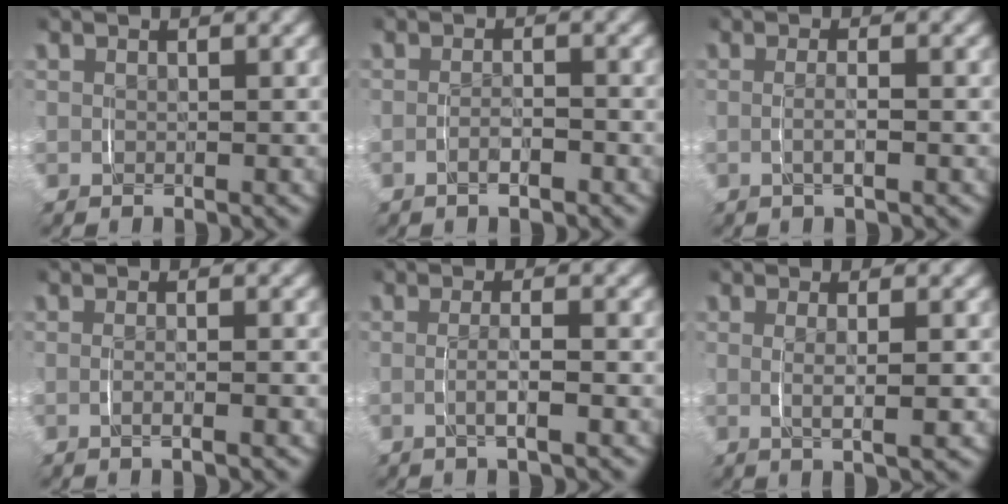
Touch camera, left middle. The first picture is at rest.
{"total": 1.6, "force": [-1.1, 0.4, 1.1], "torque": [-0.020, 0.000, -0.018]}
{"total": 1.6, "force": [-0.5, 0.0, 1.6], "torque": [-0.027, -0.003, -0.007]}
{"total": 1.3, "force": [-0.6, -0.2, 1.1], "torque": [-0.023, -0.002, -0.010]}
{"total": 2.1, "force": [-0.7, 0.0, 2.0], "torque": [-0.034, -0.001, -0.012]}
{"total": 2.6, "force": [0.1, 0.2, 2.6], "torque": [-0.042, -0.003, 0.005]}